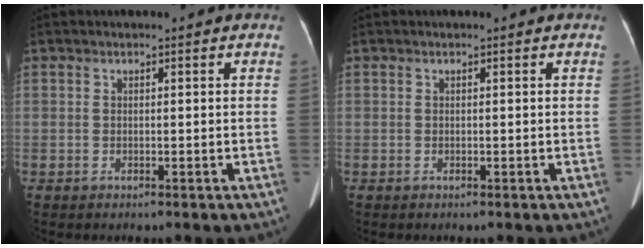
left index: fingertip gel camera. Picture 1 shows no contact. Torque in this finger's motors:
{"motor_torque": [-0.14, -0.08, 0.00, -0.01]}